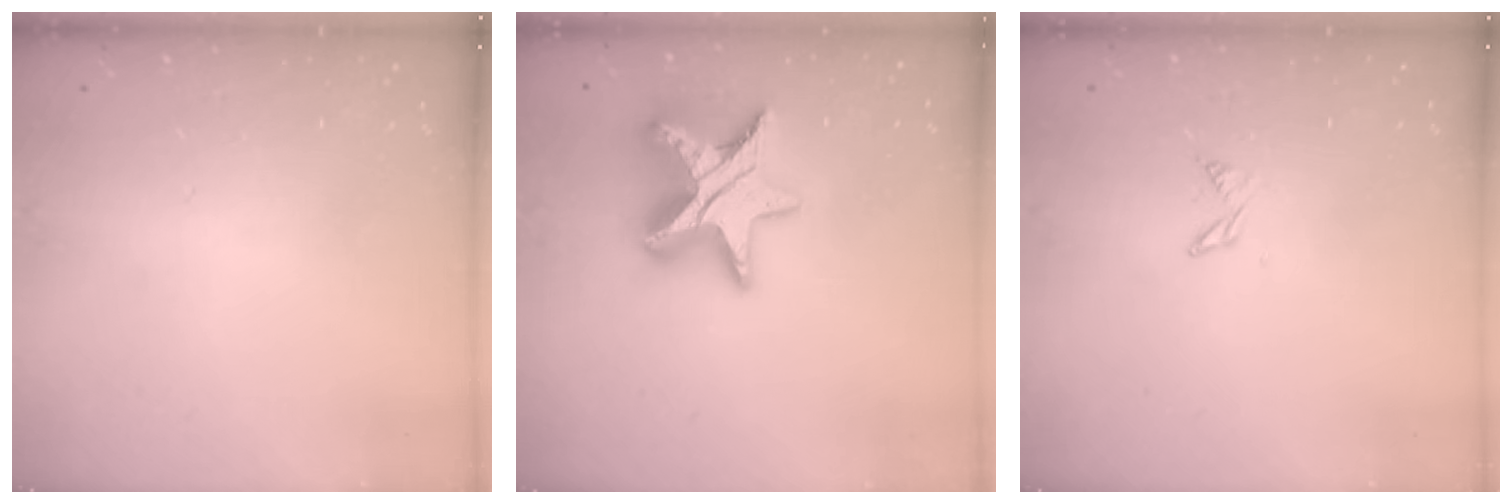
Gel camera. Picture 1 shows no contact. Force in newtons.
{"total": 16.3, "press": 16.2, "slide": 1.1}
{"total": 3.6, "press": 3.6, "slide": 0.5}